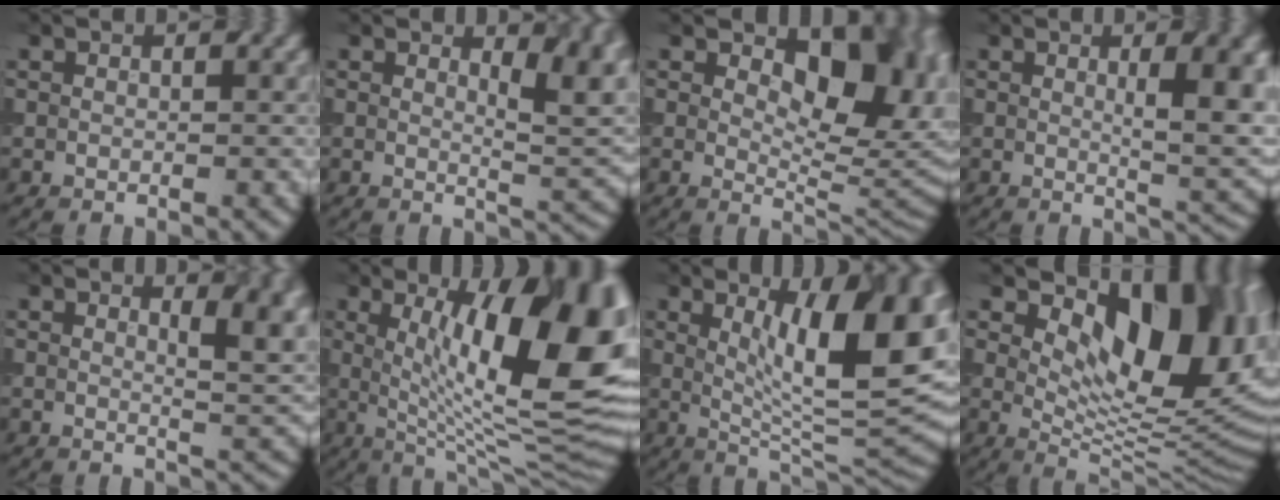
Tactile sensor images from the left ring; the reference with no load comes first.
{"total": 4.4, "force": [1.3, 2.0, 3.8], "torque": [-0.050, -0.007, 0.027]}
{"total": 8.6, "force": [2.0, 4.4, 7.1], "torque": [-0.097, -0.003, 0.035]}
{"total": 6.1, "force": [0.4, 1.8, 5.8], "torque": [-0.075, -0.004, 0.017]}
{"total": 4.2, "force": [1.2, 1.7, 3.7], "torque": [-0.046, -0.004, 0.028]}
{"total": 15.2, "force": [2.6, 4.8, 14.1], "torque": [-0.178, 0.007, 0.040]}
{"total": 11.1, "force": [2.2, 3.1, 10.5], "torque": [-0.145, 0.002, 0.045]}
{"total": 12.8, "force": [4.2, 5.9, 10.6], "torque": [-0.139, 0.001, 0.084]}